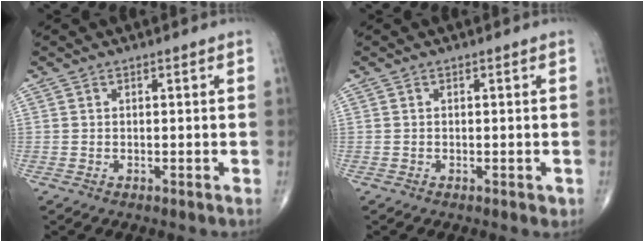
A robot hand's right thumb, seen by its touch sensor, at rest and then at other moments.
{"total": 1.0, "force": [-0.4, 0.6, 0.7], "torque": [-0.008, -0.001, -0.006]}